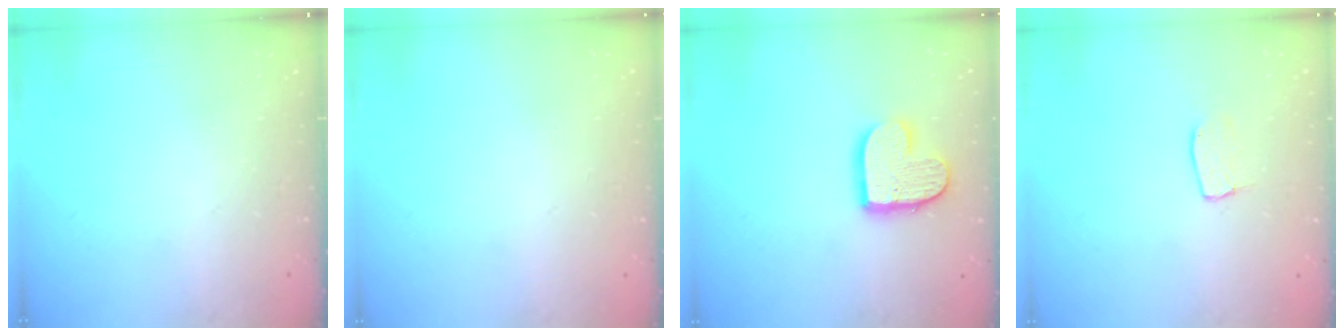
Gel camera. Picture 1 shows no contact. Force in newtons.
{"total": 0.0}
{"total": 12.2, "press": 12.2, "slide": 0.8}
{"total": 4.8, "press": 4.8, "slide": 0.3}